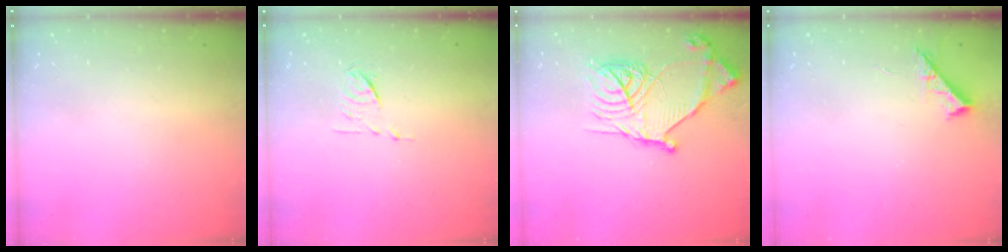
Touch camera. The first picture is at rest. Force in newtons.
{"total": 5.5, "press": 5.4, "slide": 1.1}
{"total": 18.8, "press": 18.7, "slide": 2.0}
{"total": 6.0, "press": 6.0, "slide": 0.5}